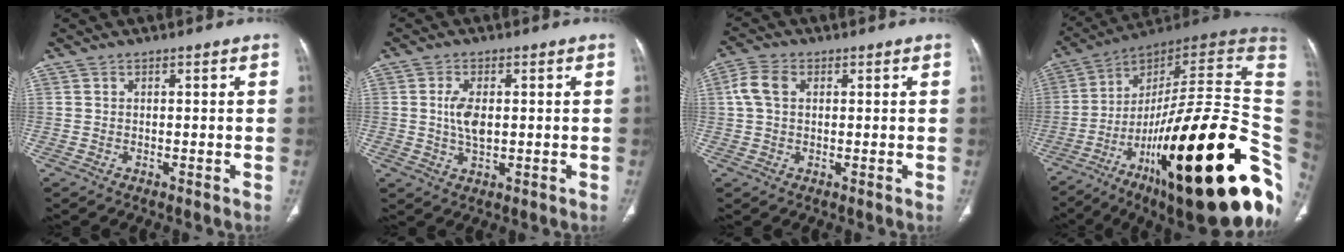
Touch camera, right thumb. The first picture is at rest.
{"total": 5.2, "force": [0.5, 2.7, 4.3], "torque": [-0.085, -0.002, 0.012]}
{"total": 5.1, "force": [1.1, 3.5, 3.6], "torque": [-0.083, 0.013, 0.020]}
{"total": 41.5, "force": [-13.0, 11.7, 37.7], "torque": [-0.460, 0.089, -0.200]}